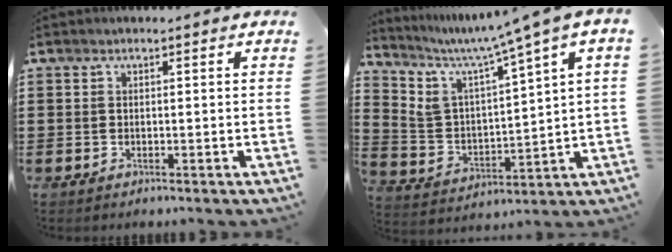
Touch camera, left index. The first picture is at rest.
{"total": 6.4, "force": [4.9, 0.0, 4.1], "torque": [-0.104, -0.041, 0.074]}